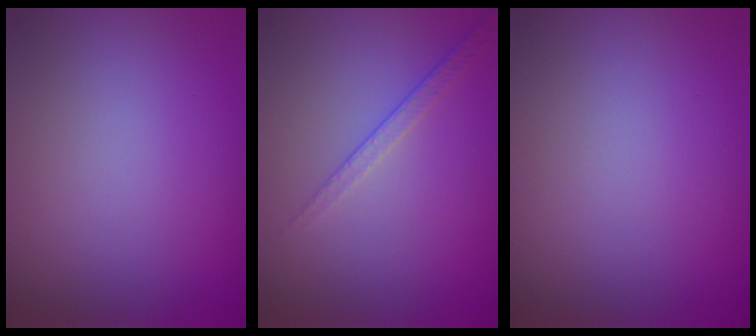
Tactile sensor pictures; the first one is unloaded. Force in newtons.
{"total": 1.6, "press": 1.0, "slide": 1.3}
{"total": 0.0}